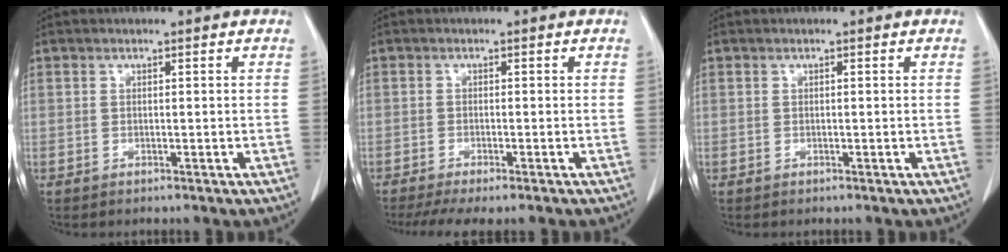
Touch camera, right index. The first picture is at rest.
{"total": 7.7, "force": [-6.3, 1.3, 4.2], "torque": [-0.058, -0.009, -0.097]}
{"total": 0.0}